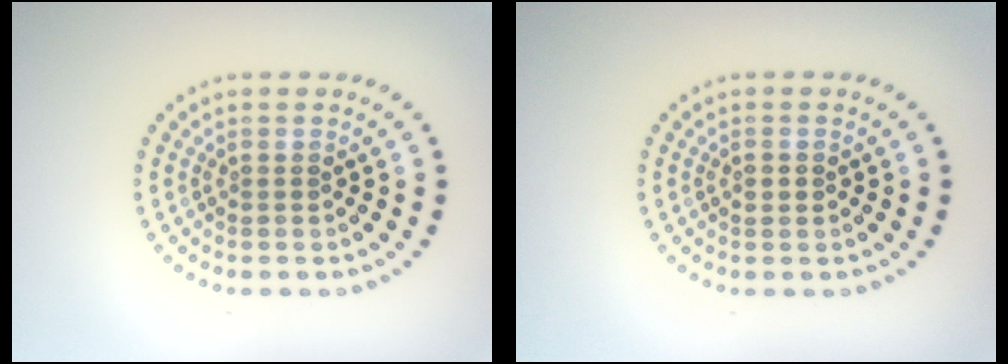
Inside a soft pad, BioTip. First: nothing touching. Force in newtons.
{"total": 1.1, "press": 1.1, "slide": 0.1}